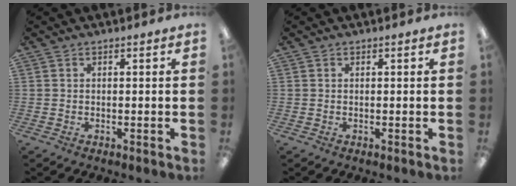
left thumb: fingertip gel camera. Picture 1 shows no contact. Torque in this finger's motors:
{"motor_torque": [-0.07, -0.02, -0.15, -0.05, 0.00]}